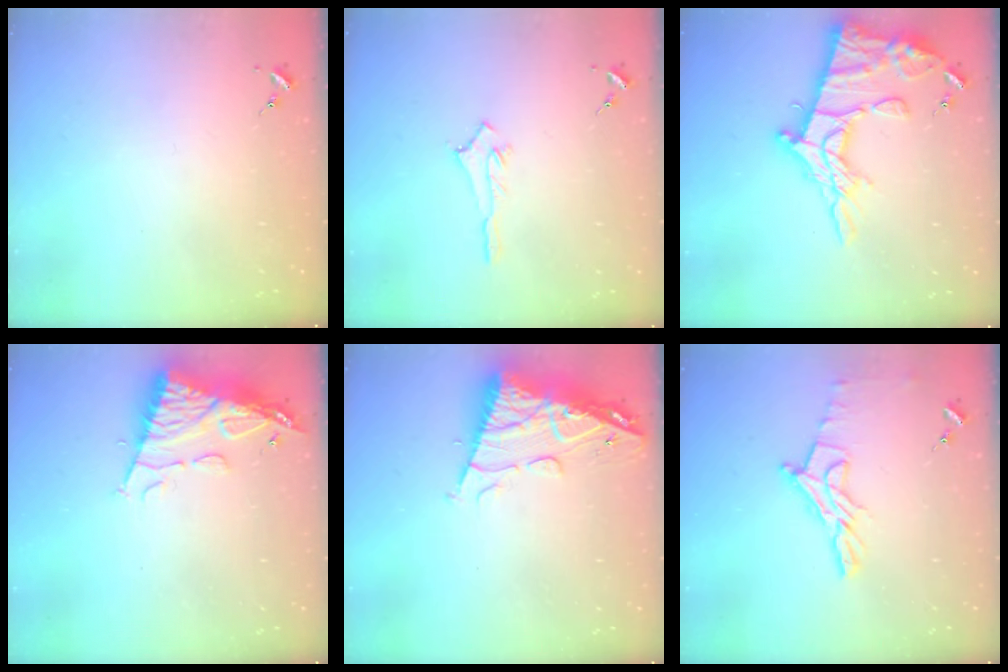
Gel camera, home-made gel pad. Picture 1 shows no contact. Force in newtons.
{"total": 2.8, "press": 2.7, "slide": 0.4}
{"total": 22.3, "press": 22.2, "slide": 2.0}
{"total": 13.1, "press": 13.0, "slide": 1.5}
{"total": 14.0, "press": 13.9, "slide": 1.3}
{"total": 13.3, "press": 13.3, "slide": 1.0}